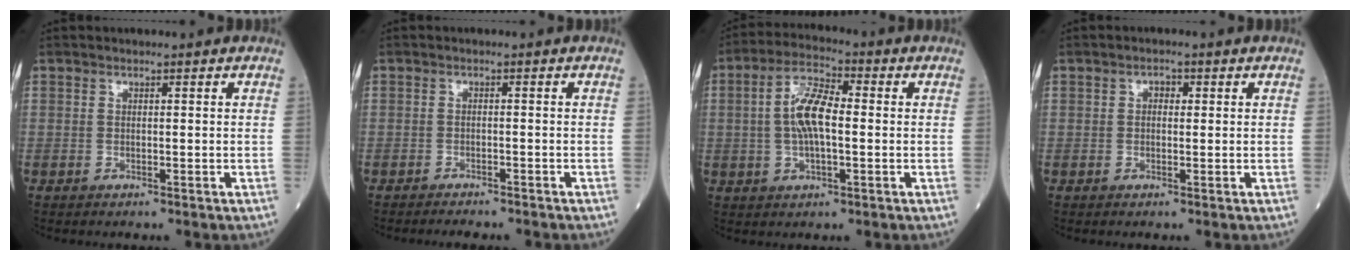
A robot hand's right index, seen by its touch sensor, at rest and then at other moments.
{"total": 3.4, "force": [-3.2, 0.5, 1.2], "torque": [-0.016, -0.005, -0.041]}
{"total": 8.0, "force": [0.2, 2.6, 7.6], "torque": [-0.156, 0.012, -0.001]}
{"total": 1.4, "force": [0.3, 0.9, 0.9], "torque": [-0.011, 0.007, 0.003]}